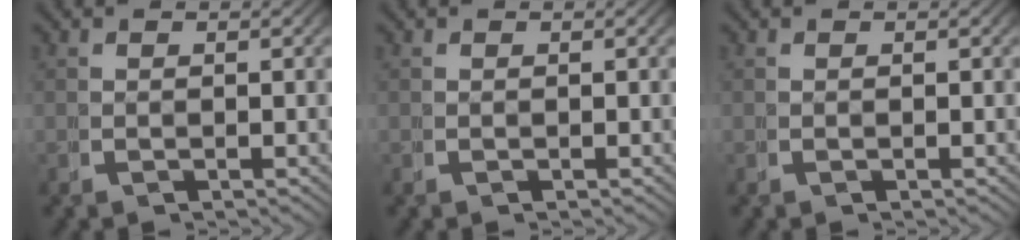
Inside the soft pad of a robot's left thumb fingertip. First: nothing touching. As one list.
[{"total": 0.0}, {"total": 0.0}]